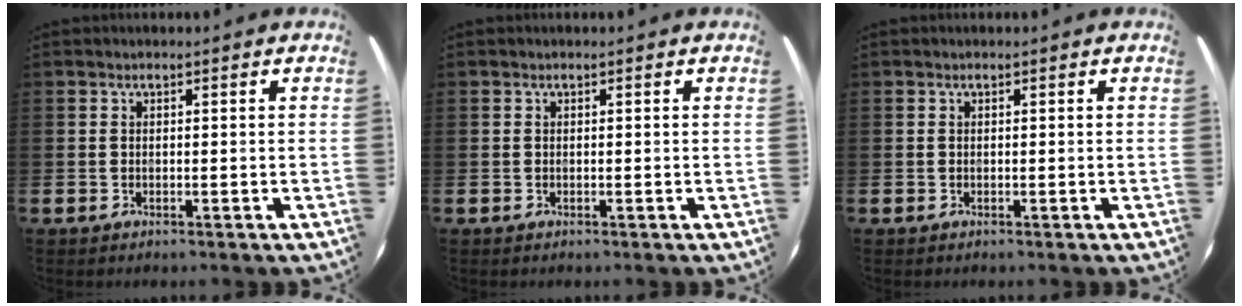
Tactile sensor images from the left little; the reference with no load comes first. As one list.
[{"total": 0.0}, {"total": 0.0}]